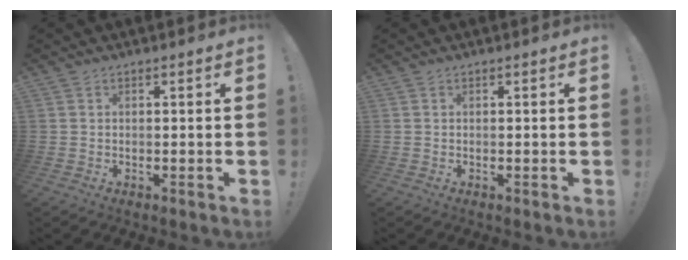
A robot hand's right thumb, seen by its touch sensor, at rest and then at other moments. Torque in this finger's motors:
{"motor_torque": [-0.01, -0.01, 0.01, -0.01, 0.01]}